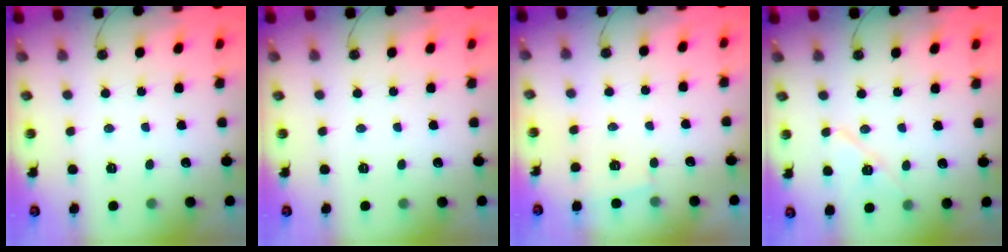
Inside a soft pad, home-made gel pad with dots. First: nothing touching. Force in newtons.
{"total": 0.0}
{"total": 1.1, "press": 1.1, "slide": 0.1}
{"total": 9.8, "press": 9.7, "slide": 1.1}